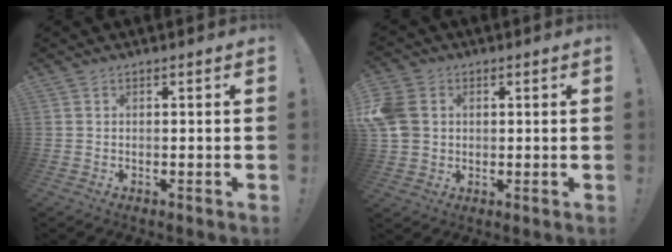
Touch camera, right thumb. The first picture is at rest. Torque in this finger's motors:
{"motor_torque": [0.40, 0.44, 0.66, -0.27, 0.39]}